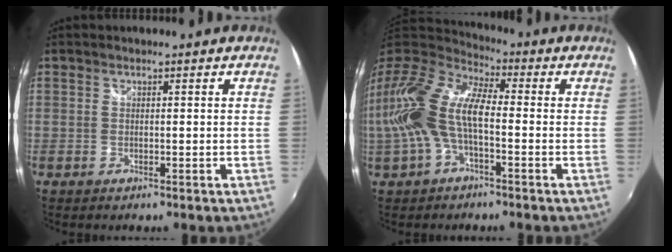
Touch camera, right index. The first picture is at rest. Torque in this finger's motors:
{"motor_torque": [0.65, -0.14, 0.99, 0.21]}